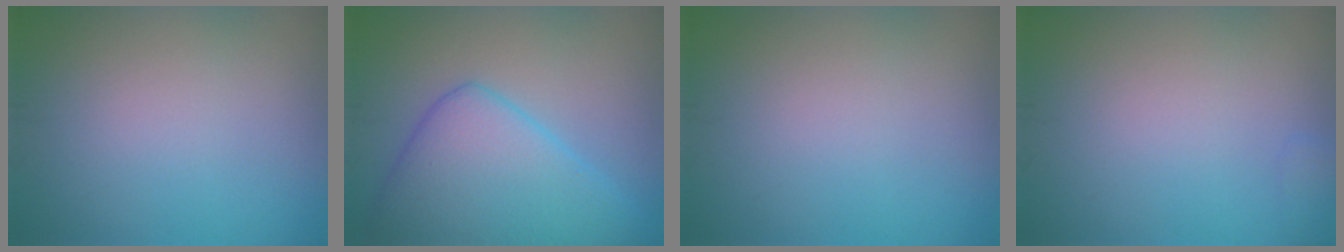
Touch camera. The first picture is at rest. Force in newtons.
{"total": 8.0, "press": 8.0, "slide": 0.2}
{"total": 0.0}
{"total": 0.7, "press": 0.7, "slide": 0.0}